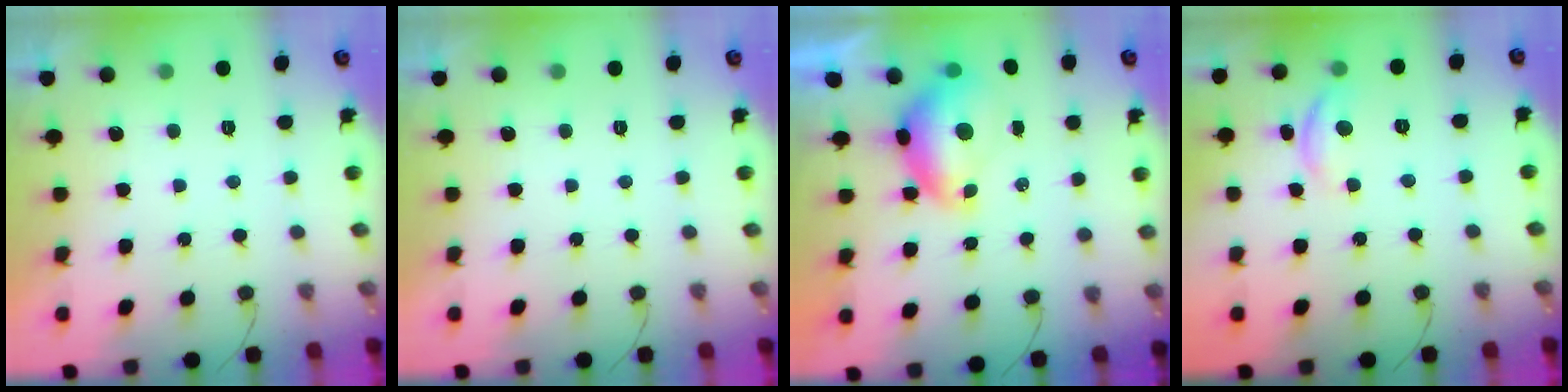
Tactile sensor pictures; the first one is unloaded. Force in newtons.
{"total": 0.0}
{"total": 7.7, "press": 7.7, "slide": 0.8}
{"total": 7.7, "press": 7.7, "slide": 0.7}